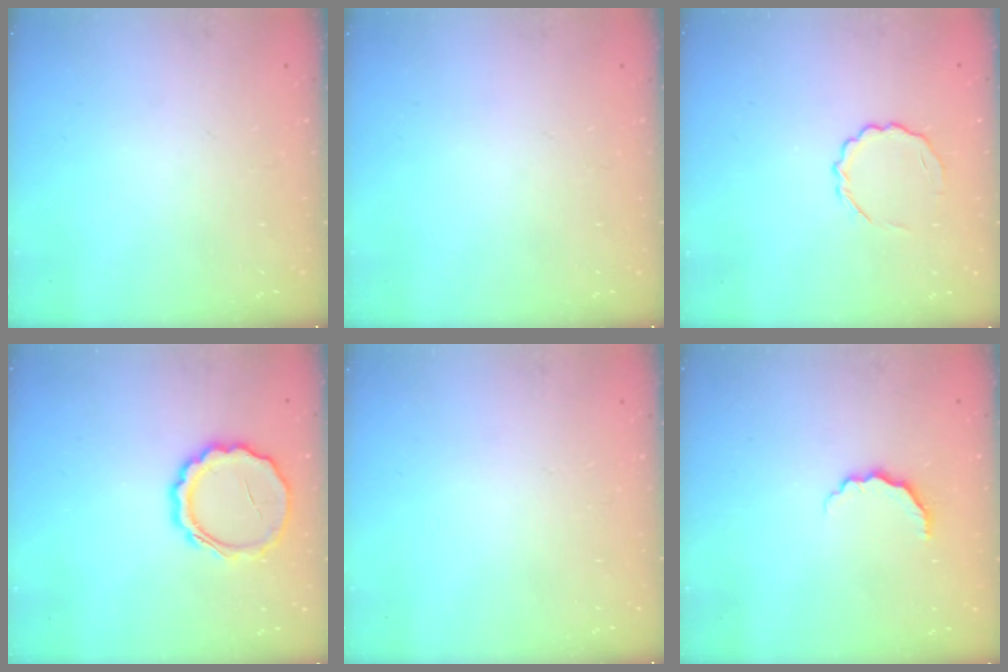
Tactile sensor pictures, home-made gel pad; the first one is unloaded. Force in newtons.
{"total": 0.0}
{"total": 5.4, "press": 5.3, "slide": 1.3}
{"total": 8.5, "press": 8.4, "slide": 0.5}
{"total": 0.0}
{"total": 4.3, "press": 4.2, "slide": 0.8}